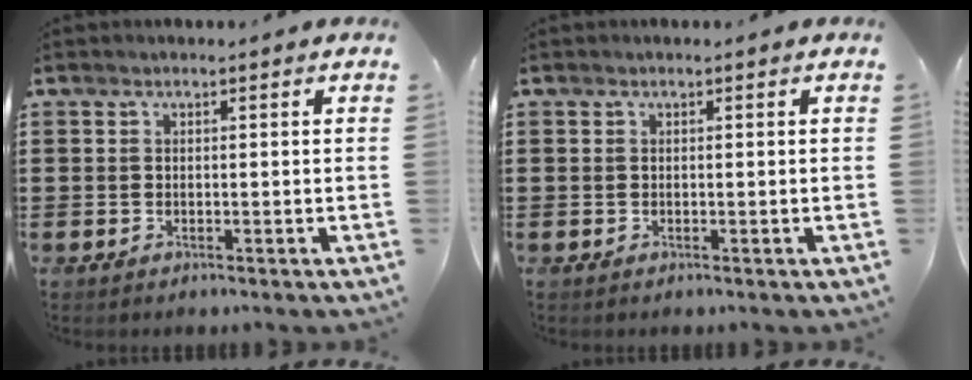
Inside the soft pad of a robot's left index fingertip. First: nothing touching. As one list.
[{"total": 0.0}]